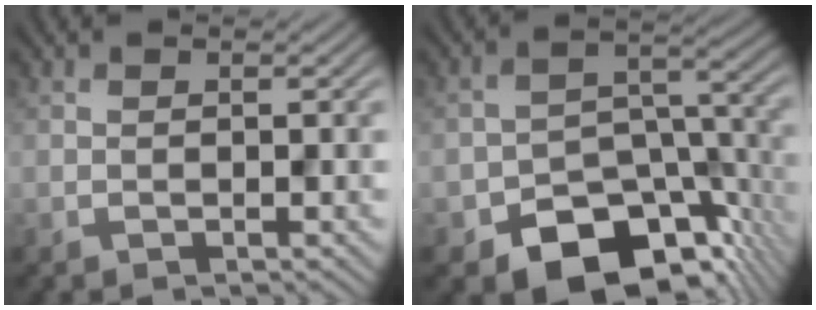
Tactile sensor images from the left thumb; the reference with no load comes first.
{"total": 12.0, "force": [-7.7, 6.8, 6.2], "torque": [-0.089, -0.014, -0.123]}